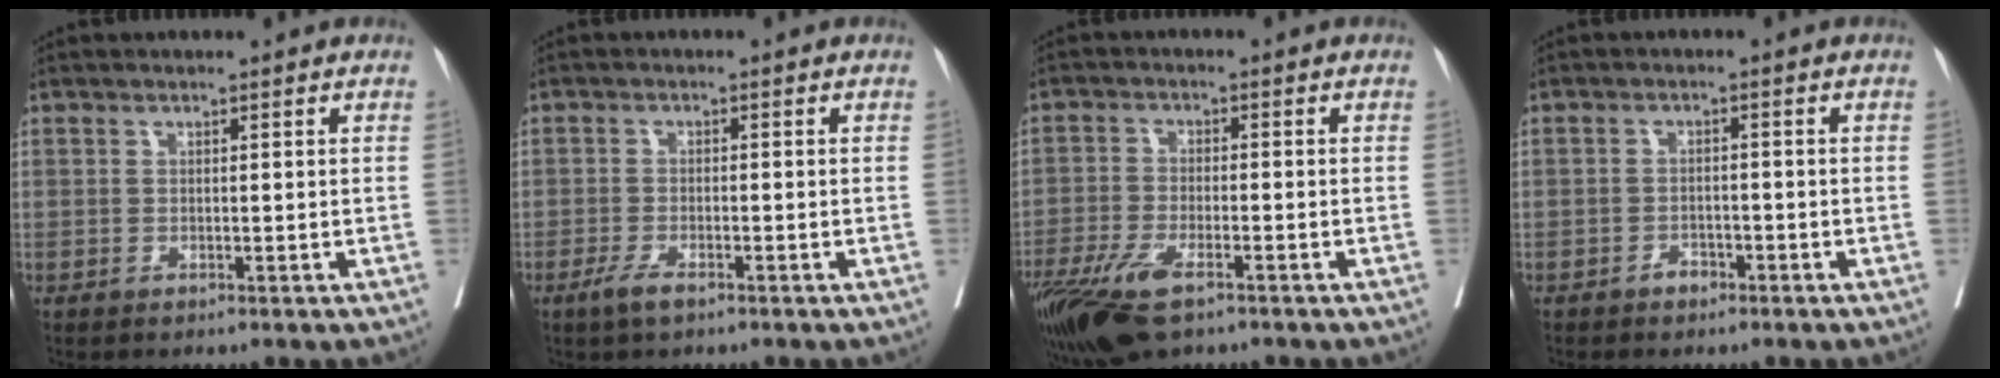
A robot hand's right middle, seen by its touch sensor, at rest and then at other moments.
{"total": 2.8, "force": [-1.9, 0.7, 2.0], "torque": [-0.042, -0.002, -0.036]}
{"total": 10.5, "force": [-6.8, 3.3, 7.4], "torque": [-0.138, -0.021, -0.120]}
{"total": 1.7, "force": [-1.3, 1.0, 0.6], "torque": [-0.007, 0.006, -0.019]}